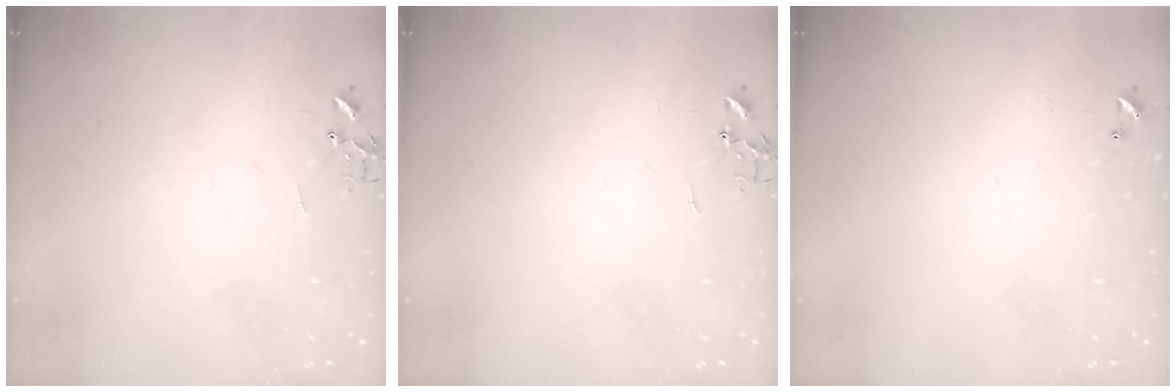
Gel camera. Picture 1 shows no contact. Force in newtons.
{"total": 0.0}
{"total": 0.0}